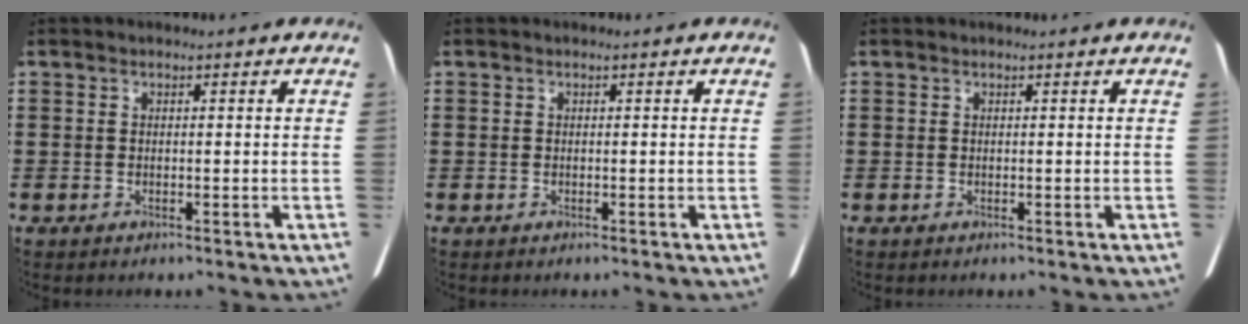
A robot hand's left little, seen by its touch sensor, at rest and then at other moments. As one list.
[{"total": 0.0}, {"total": 0.0}]